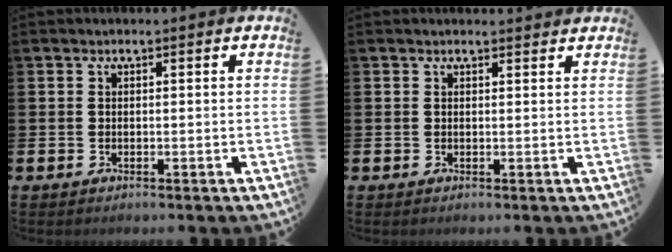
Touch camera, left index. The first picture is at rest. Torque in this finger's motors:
{"motor_torque": [0.77, -1.06, -0.02, -0.01]}